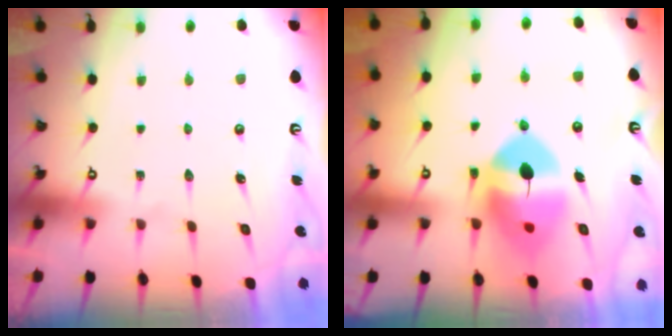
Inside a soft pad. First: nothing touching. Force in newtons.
{"total": 13.1, "press": 12.9, "slide": 2.5}